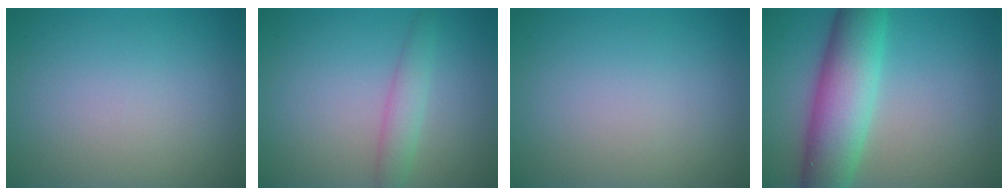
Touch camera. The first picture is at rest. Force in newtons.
{"total": 2.3, "press": 2.3, "slide": 0.0}
{"total": 0.0}
{"total": 8.6, "press": 8.6, "slide": 0.2}